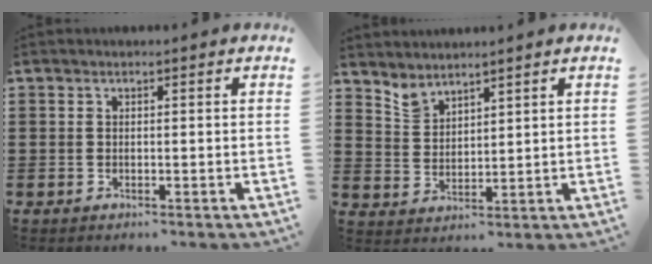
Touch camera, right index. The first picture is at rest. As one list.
[{"total": 3.2, "force": [3.1, 0.9, 0.0], "torque": [-0.013, -0.004, 0.061]}]